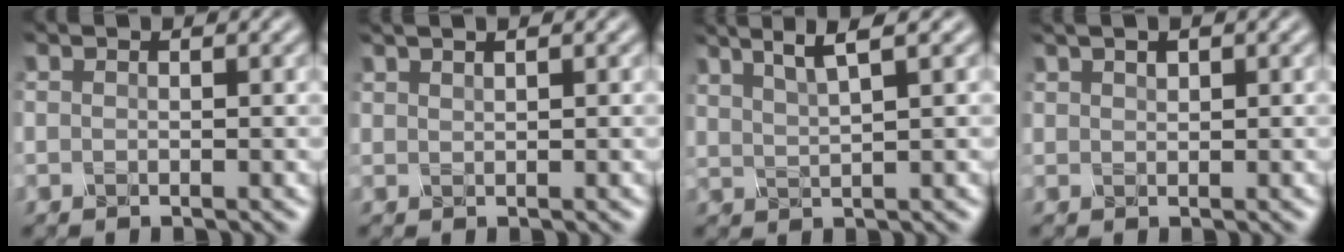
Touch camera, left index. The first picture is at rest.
{"total": 0.6, "force": [0.6, 0.0, 0.2], "torque": [-0.003, 0.003, 0.012]}
{"total": 3.1, "force": [1.9, 0.4, 2.4], "torque": [-0.040, 0.010, 0.039]}
{"total": 1.2, "force": [0.8, 0.5, 0.8], "torque": [-0.013, 0.005, 0.019]}